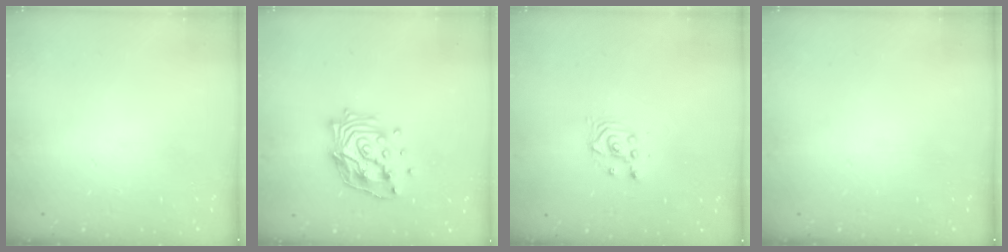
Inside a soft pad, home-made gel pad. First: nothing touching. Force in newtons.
{"total": 13.5, "press": 13.4, "slide": 1.0}
{"total": 2.4, "press": 2.4, "slide": 0.2}
{"total": 0.0}